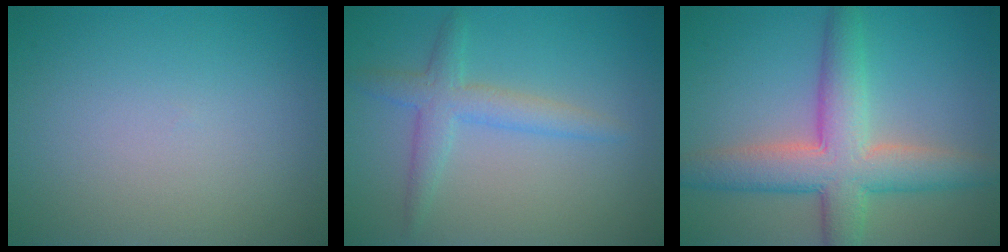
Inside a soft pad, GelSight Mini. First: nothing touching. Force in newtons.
{"total": 3.0, "press": 3.0, "slide": 0.1}
{"total": 7.3, "press": 7.3, "slide": 0.3}